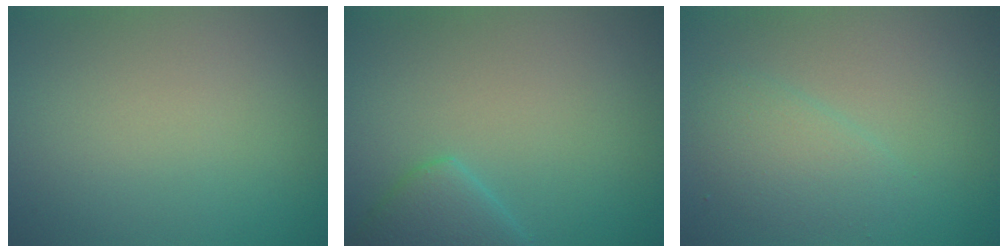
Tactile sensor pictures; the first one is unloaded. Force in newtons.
{"total": 2.8, "press": 2.8, "slide": 0.3}
{"total": 2.5, "press": 2.5, "slide": 0.1}